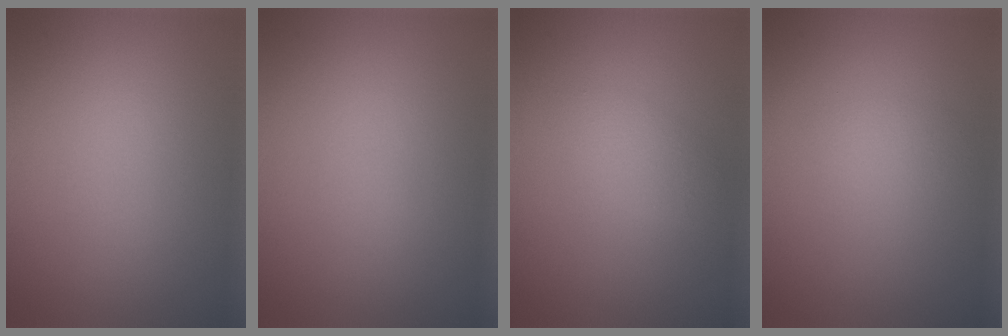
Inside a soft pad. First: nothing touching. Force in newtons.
{"total": 0.0}
{"total": 1.9, "press": 1.9, "slide": 0.1}
{"total": 1.2, "press": 1.2, "slide": 0.1}